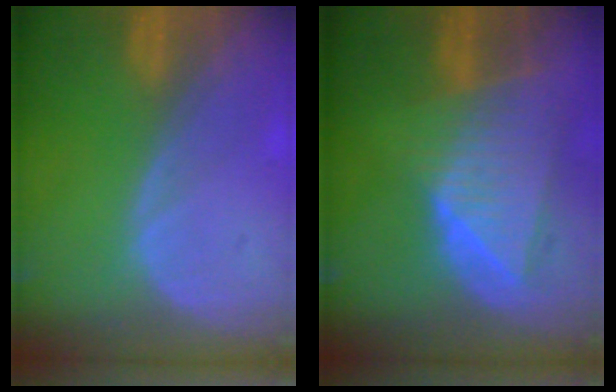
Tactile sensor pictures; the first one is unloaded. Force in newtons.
{"total": 9.1, "press": 8.0, "slide": 4.3}